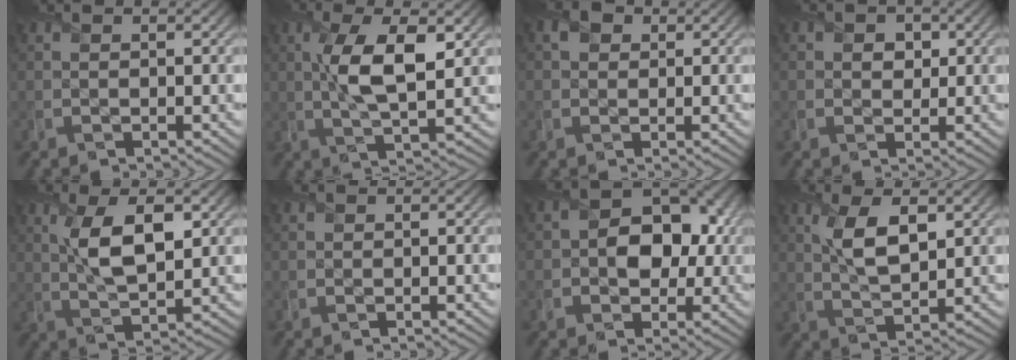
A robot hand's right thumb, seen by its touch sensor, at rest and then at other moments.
{"total": 8.1, "force": [1.5, 2.7, 7.5], "torque": [-0.154, 0.002, 0.026]}
{"total": 1.9, "force": [0.5, 1.7, 0.7], "torque": [-0.014, -0.001, 0.003]}
{"total": 2.4, "force": [0.7, 2.0, 1.0], "torque": [-0.015, -0.006, 0.003]}
{"total": 7.7, "force": [2.3, 3.0, 6.7], "torque": [-0.134, 0.003, 0.044]}
{"total": 0.0}
{"total": 7.4, "force": [0.0, 5.4, 5.1], "torque": [-0.066, 0.005, -0.008]}
{"total": 6.2, "force": [2.3, 2.6, 5.2], "torque": [-0.110, -0.001, 0.046]}